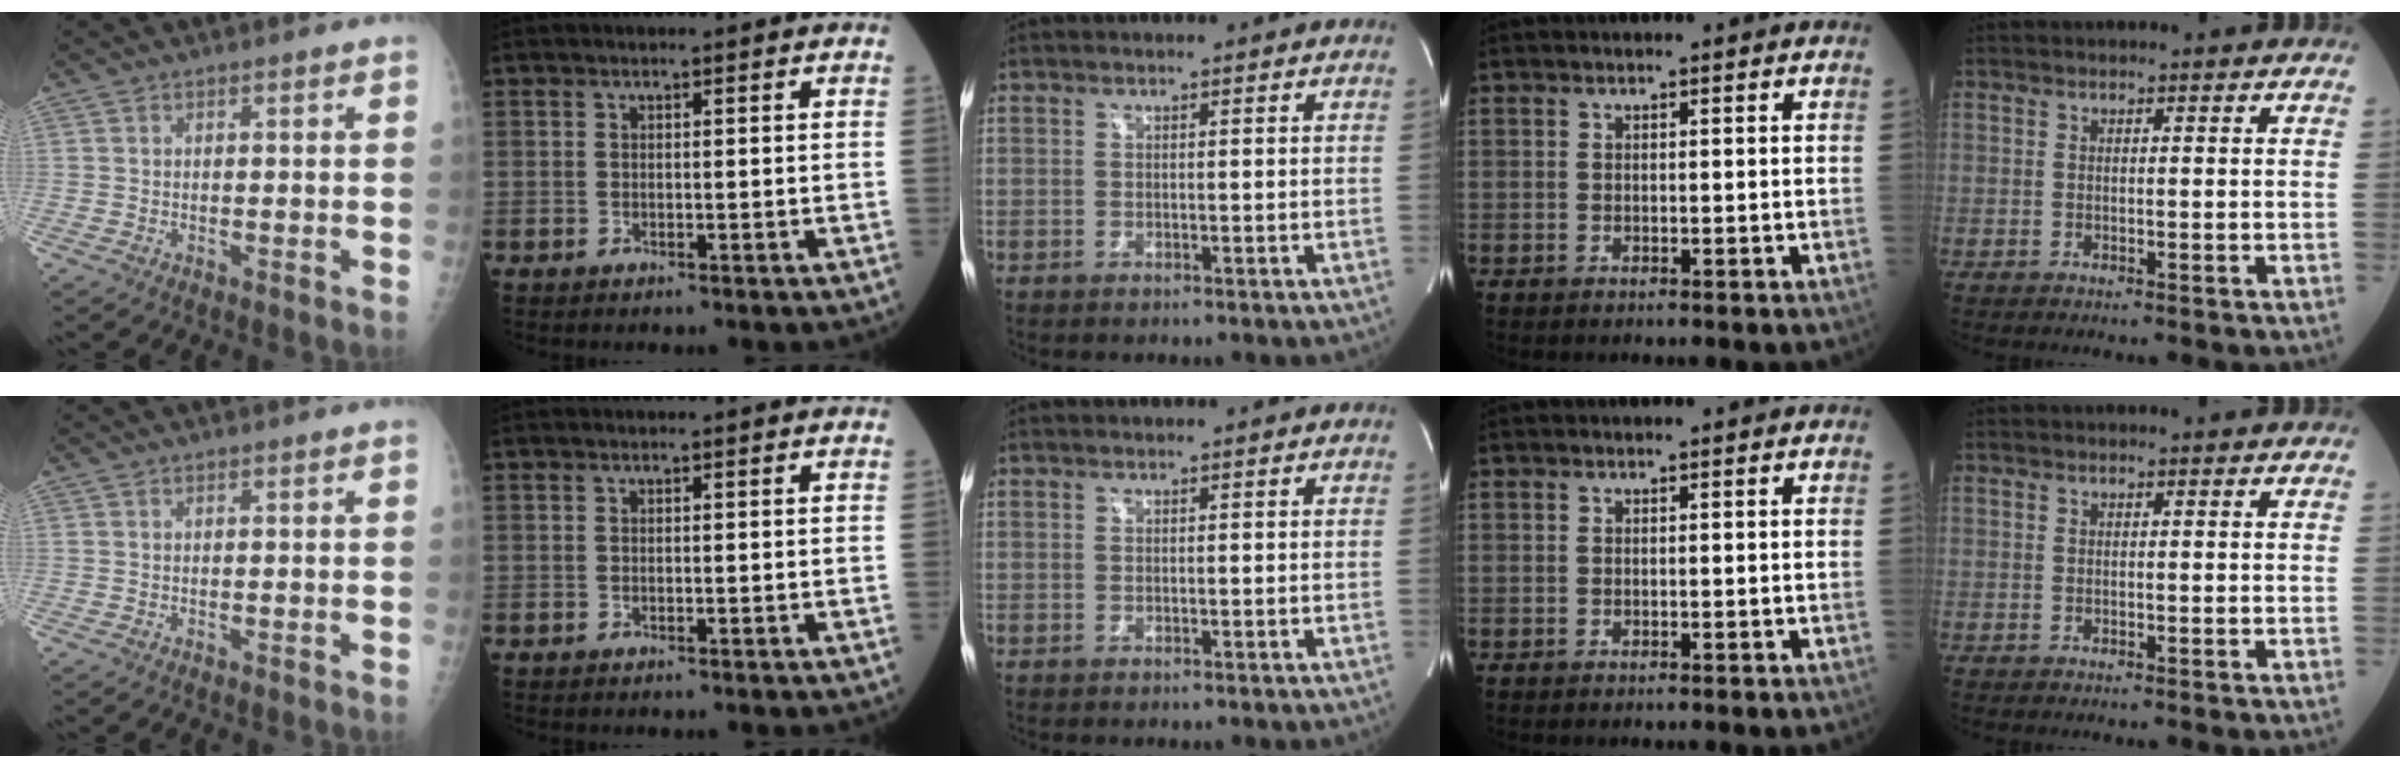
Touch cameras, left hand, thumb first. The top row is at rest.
{}